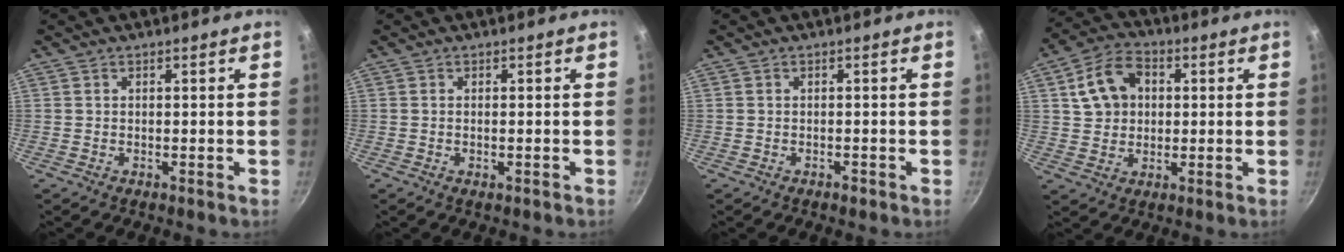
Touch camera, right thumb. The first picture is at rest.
{"total": 0.8, "force": [-0.3, 0.3, 0.7], "torque": [-0.014, 0.001, -0.005]}
{"total": 1.0, "force": [-0.6, 0.5, 0.6], "torque": [-0.010, 0.008, -0.007]}
{"total": 10.5, "force": [2.4, 8.1, 6.4], "torque": [-0.089, 0.015, 0.035]}